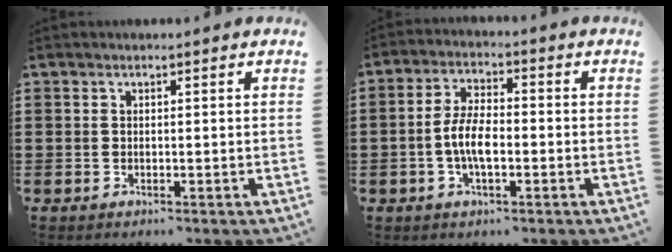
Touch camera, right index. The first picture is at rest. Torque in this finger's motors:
{"motor_torque": [1.82, 0.32, 0.76, 0.17]}